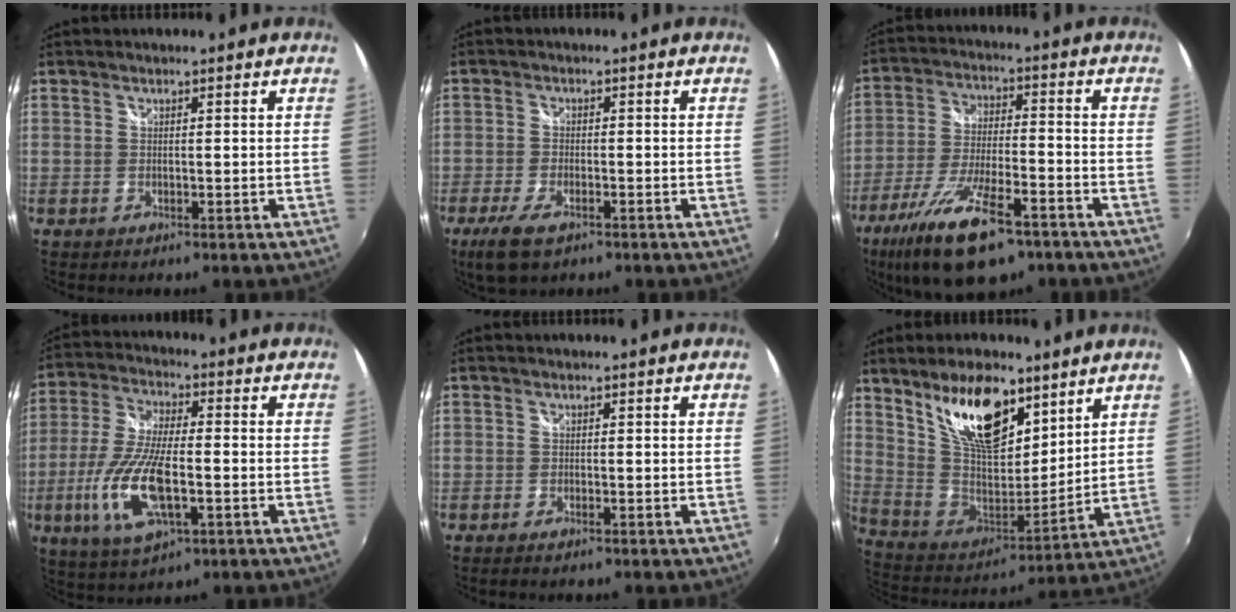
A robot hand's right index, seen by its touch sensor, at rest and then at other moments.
{"total": 6.8, "force": [-4.2, 2.8, 4.6], "torque": [-0.117, -0.019, -0.079]}
{"total": 18.2, "force": [-11.6, 6.3, 12.5], "torque": [-0.254, -0.040, -0.199]}
{"total": 14.8, "force": [-4.4, 5.2, 13.1], "torque": [-0.283, -0.013, -0.085]}
{"total": 1.3, "force": [-1.1, 0.4, 0.6], "torque": [-0.016, -0.003, -0.023]}
{"total": 19.2, "force": [11.1, 8.9, 12.9], "torque": [-0.240, 0.005, 0.213]}